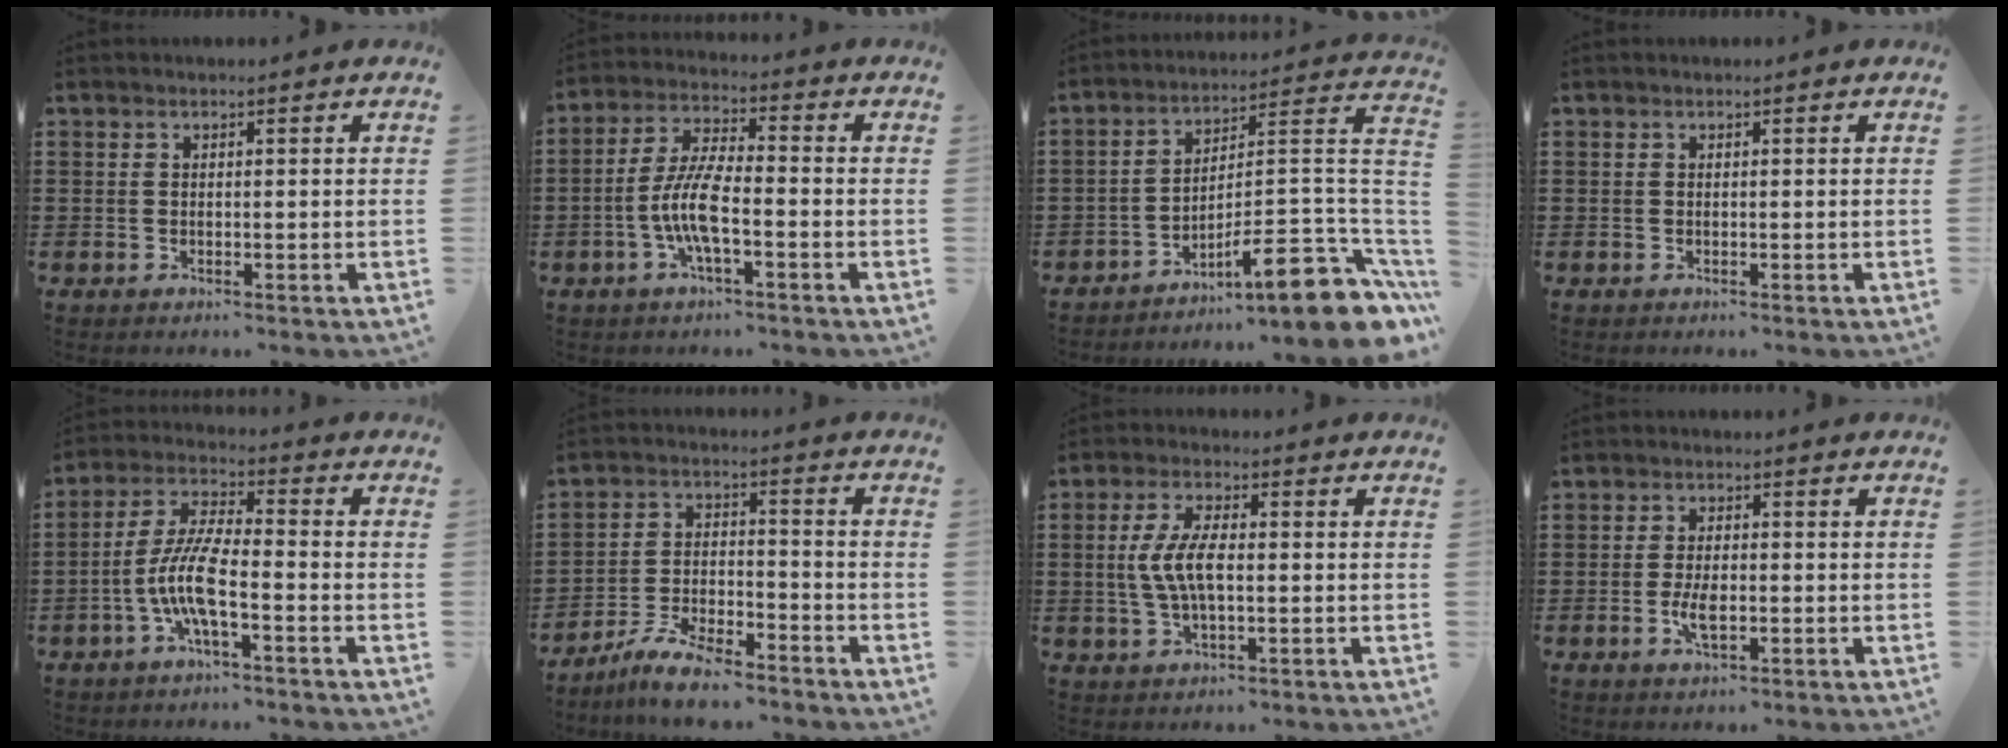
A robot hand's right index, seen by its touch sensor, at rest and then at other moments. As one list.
[{"total": 7.5, "force": [-2.4, 1.8, 6.9], "torque": [-0.166, -0.017, -0.054]}, {"total": 11.5, "force": [-7.4, 2.5, 8.4], "torque": [-0.107, 0.002, -0.134]}, {"total": 0.0}, {"total": 8.4, "force": [-3.0, 1.8, 7.6], "torque": [-0.183, -0.018, -0.064]}, {"total": 6.7, "force": [-6.1, 0.9, 2.7], "torque": [-0.060, 0.004, -0.117]}, {"total": 6.4, "force": [-0.2, 2.5, 5.9], "torque": [-0.135, -0.003, -0.013]}, {"total": 4.0, "force": [-1.0, 1.5, 3.5], "torque": [-0.077, -0.004, -0.020]}]